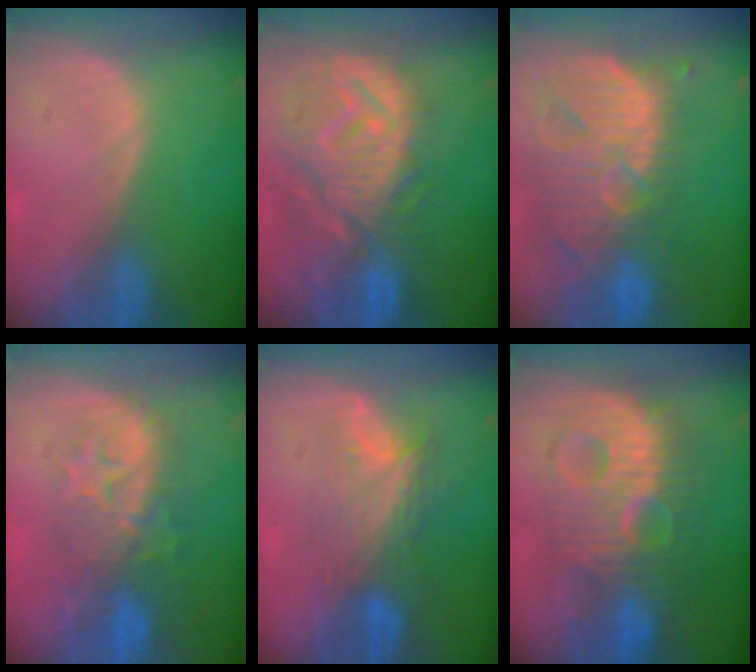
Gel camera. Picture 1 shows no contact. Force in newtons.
{"total": 12.4, "press": 11.1, "slide": 5.6}
{"total": 13.7, "press": 11.6, "slide": 7.3}
{"total": 9.4, "press": 8.7, "slide": 3.5}
{"total": 7.7, "press": 7.3, "slide": 2.5}
{"total": 11.9, "press": 11.9, "slide": 0.7}